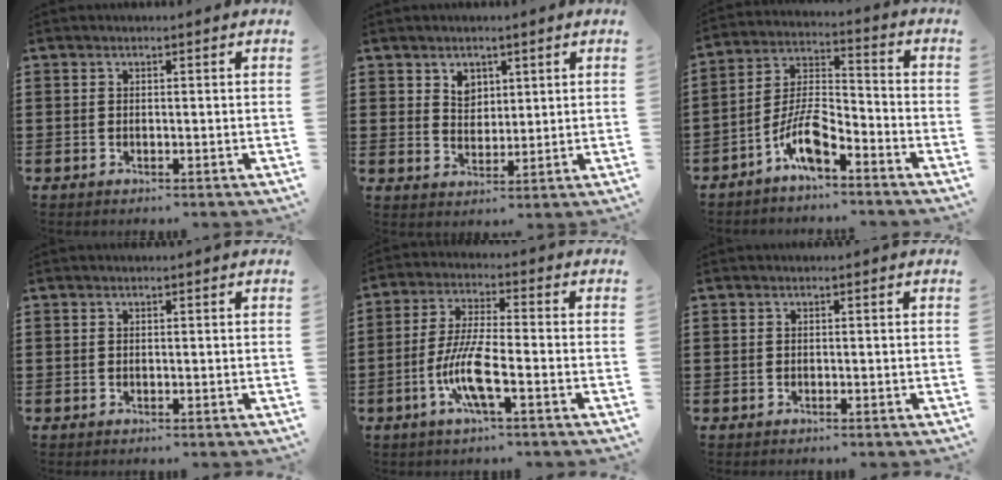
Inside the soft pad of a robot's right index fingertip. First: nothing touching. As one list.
[{"total": 3.0, "force": [2.0, 2.1, 0.9], "torque": [-0.026, 0.006, 0.038]}, {"total": 8.4, "force": [-5.6, 2.5, 5.7], "torque": [-0.135, -0.002, -0.110]}, {"total": 0.0}, {"total": 8.7, "force": [-3.3, 1.7, 7.8], "torque": [-0.175, -0.014, -0.070]}, {"total": 0.0}]